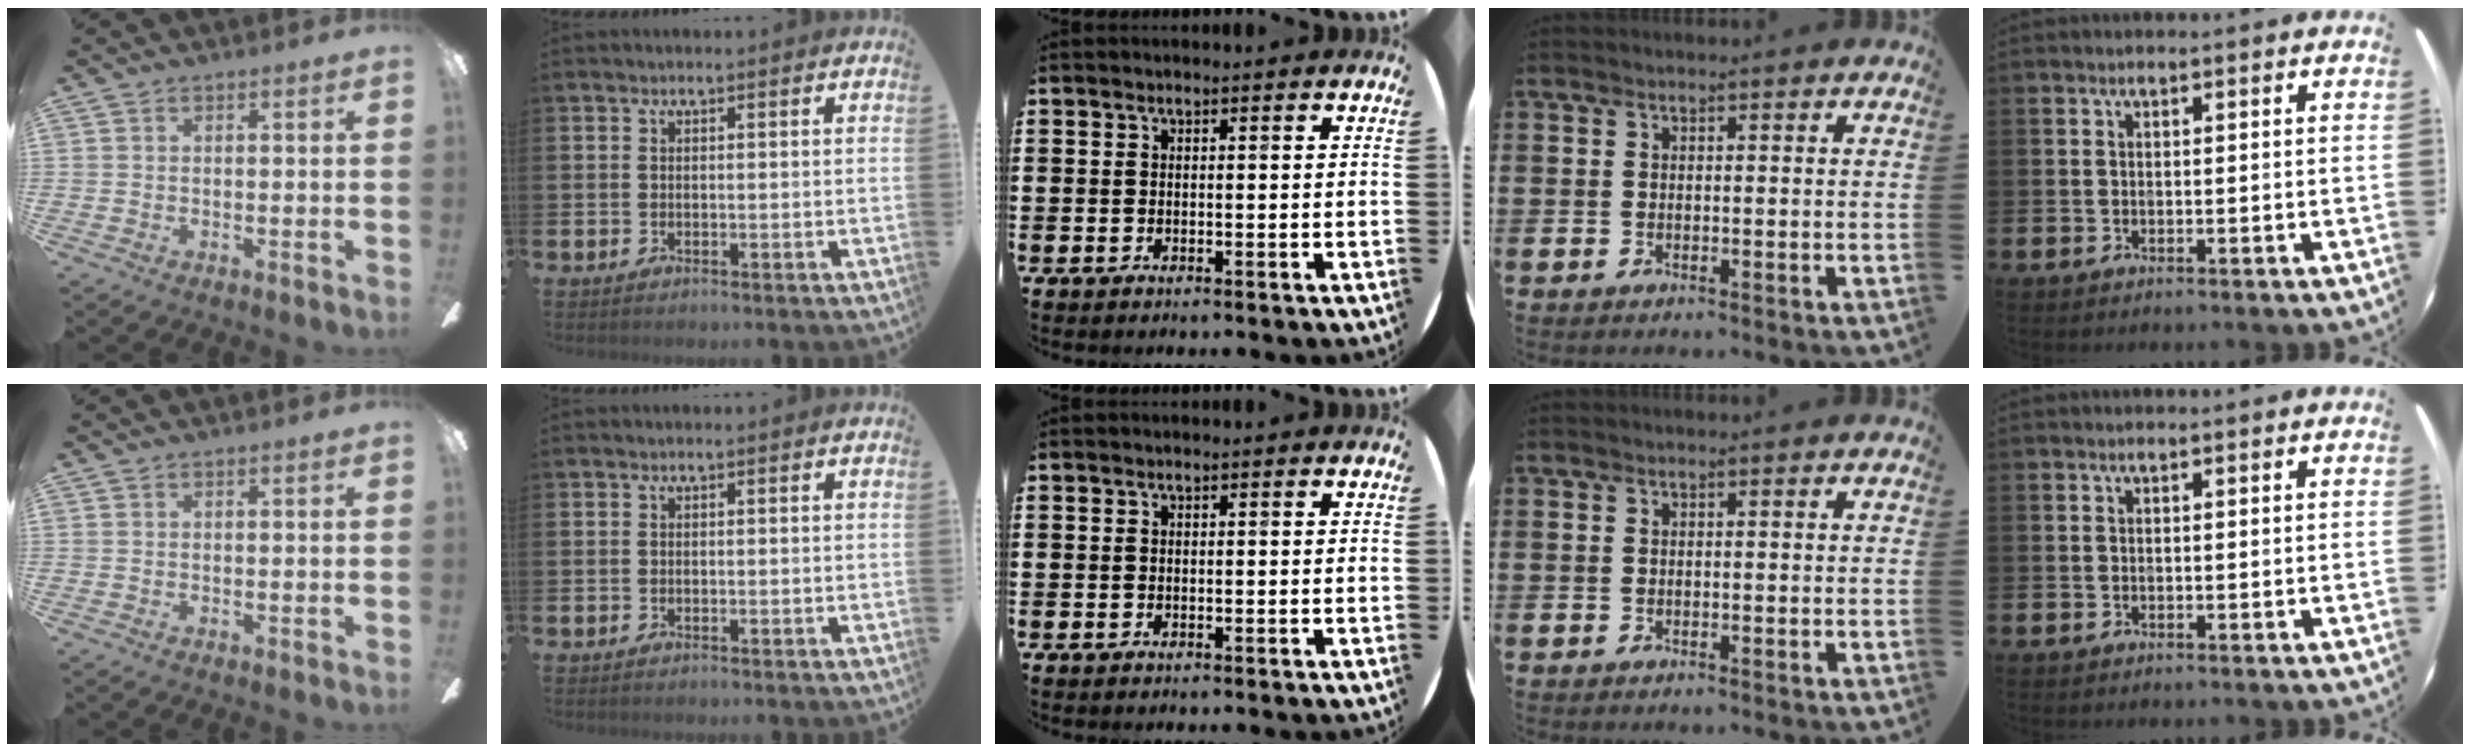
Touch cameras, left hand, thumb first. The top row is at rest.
{}